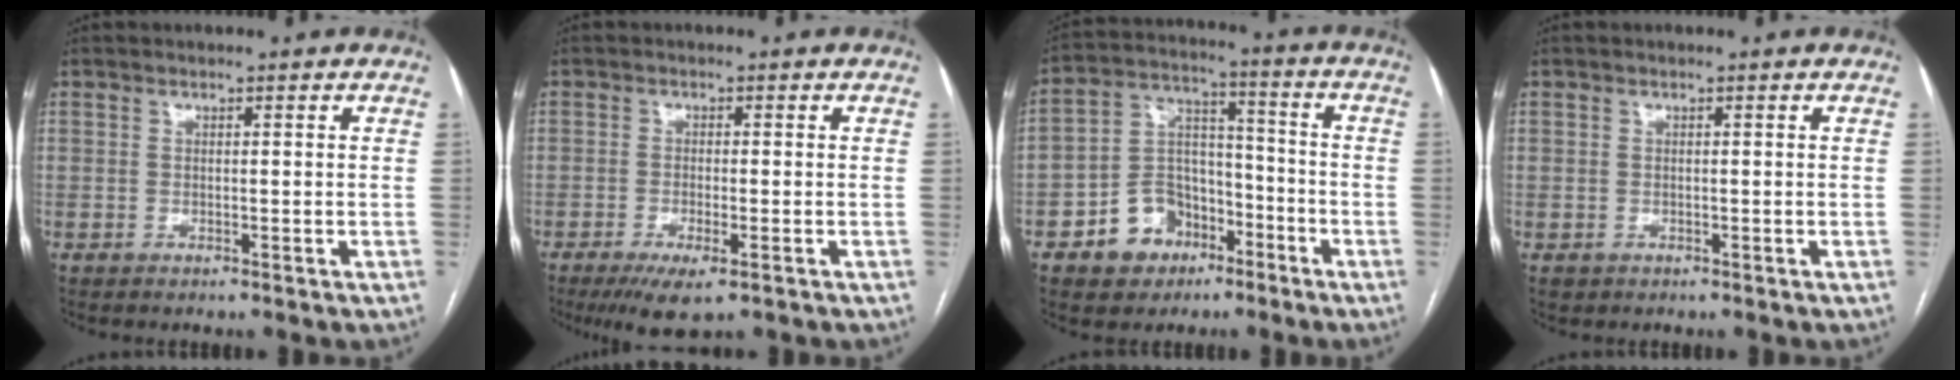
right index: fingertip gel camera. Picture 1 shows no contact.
{"total": 5.4, "force": [-3.1, 1.2, 4.2], "torque": [-0.075, -0.013, -0.049]}
{"total": 10.5, "force": [-5.5, 7.9, 4.1], "torque": [-0.081, 0.029, -0.090]}
{"total": 0.8, "force": [-0.3, 0.8, -0.1], "torque": [0.002, 0.005, -0.005]}